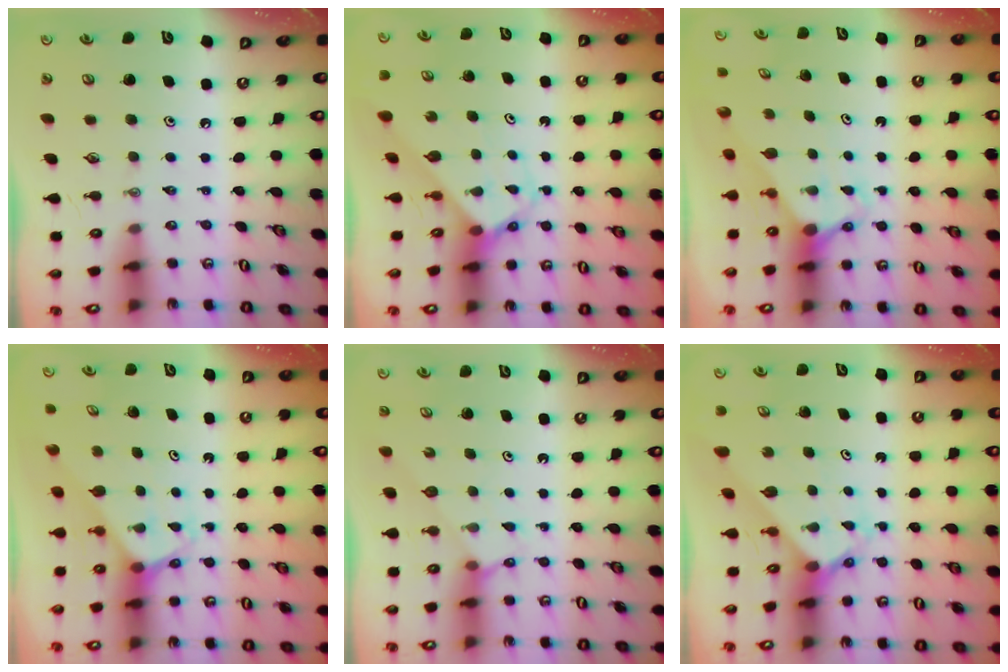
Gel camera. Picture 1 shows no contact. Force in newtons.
{"total": 2.9, "press": 2.9, "slide": 0.1}
{"total": 2.9, "press": 2.9, "slide": 0.0}
{"total": 2.3, "press": 2.3, "slide": 0.2}
{"total": 3.3, "press": 3.3, "slide": 0.4}
{"total": 2.3, "press": 2.3, "slide": 0.2}